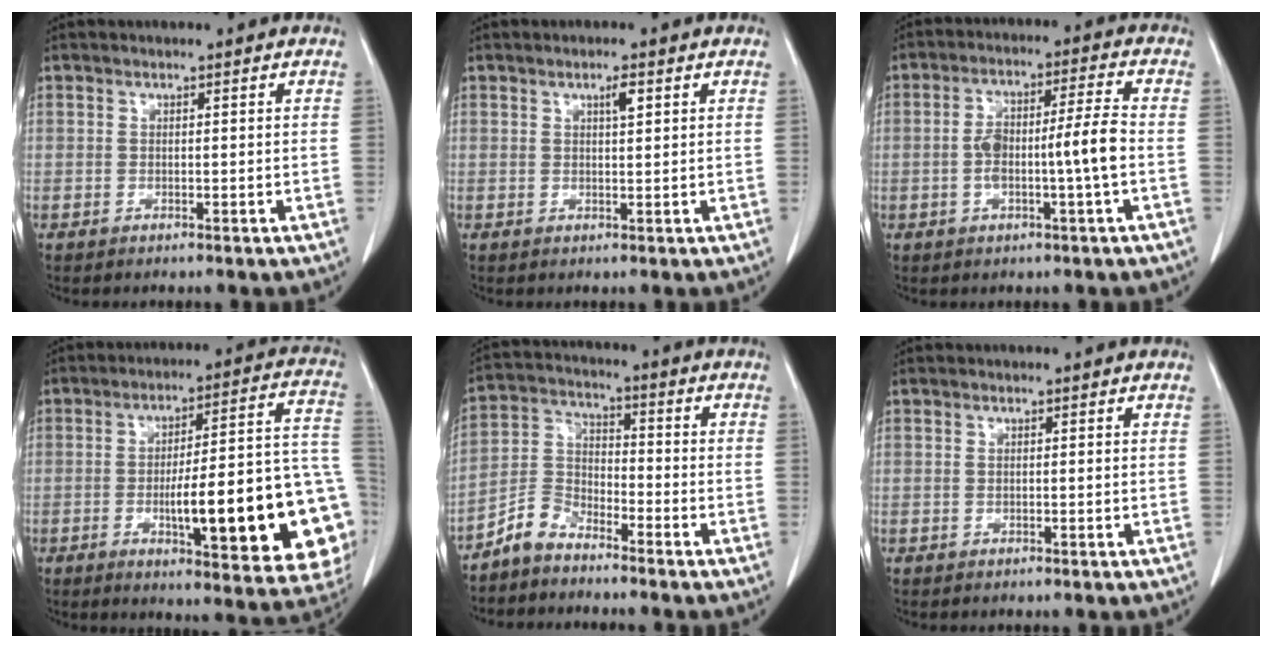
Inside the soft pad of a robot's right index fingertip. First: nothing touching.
{"total": 1.9, "force": [0.9, 0.3, 1.6], "torque": [-0.030, -0.001, 0.014]}
{"total": 8.4, "force": [-1.5, 0.4, 8.2], "torque": [-0.156, 0.020, -0.025]}
{"total": 24.4, "force": [-5.6, 4.4, 23.4], "torque": [-0.228, 0.021, -0.062]}
{"total": 8.1, "force": [-6.8, 2.6, 3.4], "torque": [-0.085, 0.021, -0.139]}
{"total": 0.0}